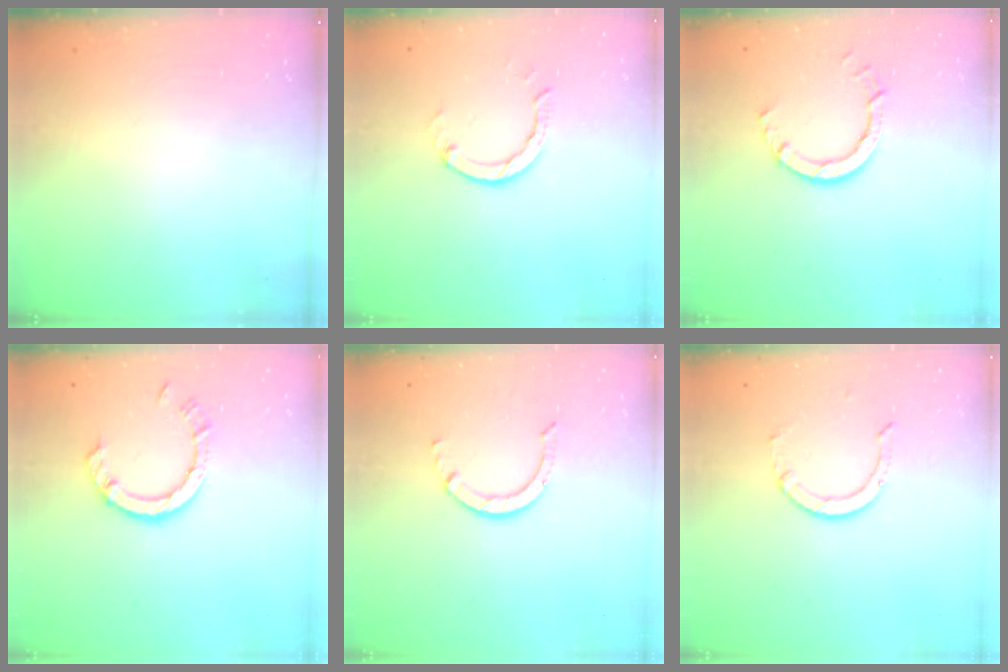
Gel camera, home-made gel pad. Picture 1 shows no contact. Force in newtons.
{"total": 2.7, "press": 2.7, "slide": 0.3}
{"total": 5.9, "press": 5.9, "slide": 0.5}
{"total": 6.9, "press": 6.8, "slide": 0.8}
{"total": 3.6, "press": 3.6, "slide": 0.6}
{"total": 1.7, "press": 1.7, "slide": 0.1}